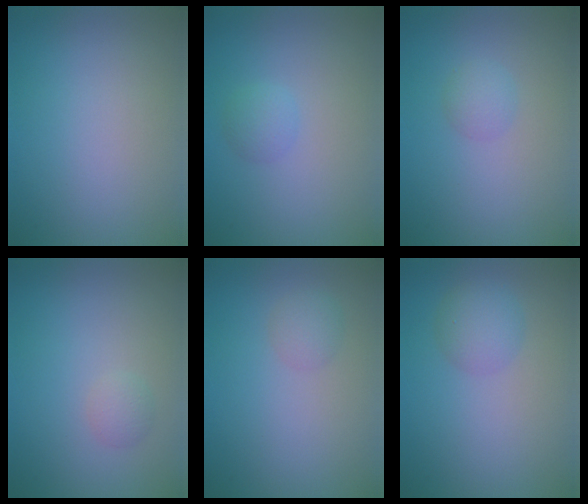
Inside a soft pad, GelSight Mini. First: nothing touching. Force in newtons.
{"total": 1.3, "press": 1.3, "slide": 0.0}
{"total": 1.5, "press": 1.5, "slide": 0.1}
{"total": 1.1, "press": 1.1, "slide": 0.0}
{"total": 1.5, "press": 1.5, "slide": 0.0}
{"total": 2.6, "press": 2.6, "slide": 0.0}